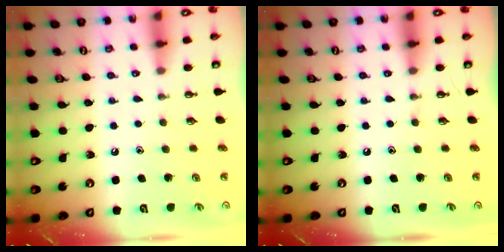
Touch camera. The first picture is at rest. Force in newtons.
{"total": 0.0}